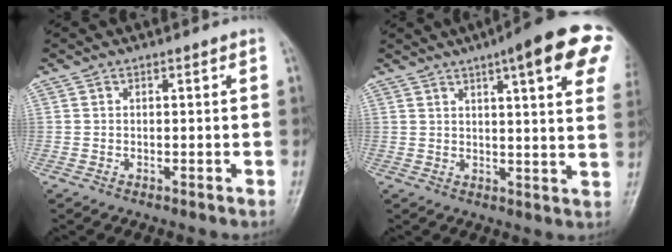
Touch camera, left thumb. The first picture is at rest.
{"total": 18.1, "force": [8.8, 3.7, 15.4], "torque": [-0.187, -0.011, 0.102]}